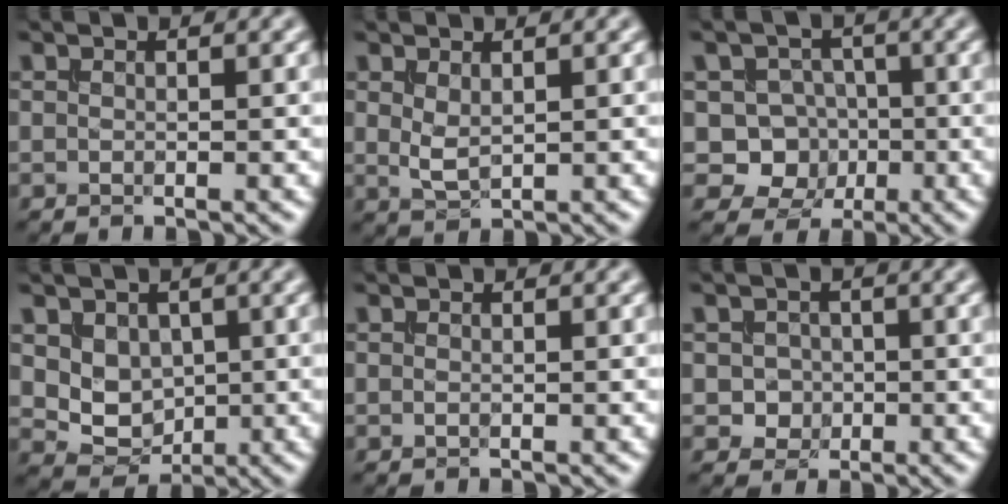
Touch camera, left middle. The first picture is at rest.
{"total": 1.7, "force": [0.6, 0.8, 1.4], "torque": [-0.035, -0.002, 0.017]}
{"total": 4.9, "force": [-0.7, 4.6, 1.5], "torque": [0.002, 0.007, -0.035]}
{"total": 3.9, "force": [0.8, 3.1, 2.1], "torque": [-0.045, -0.012, 0.020]}
{"total": 0.0}
{"total": 1.9, "force": [-0.4, 1.7, 0.6], "torque": [-0.003, -0.002, -0.007]}